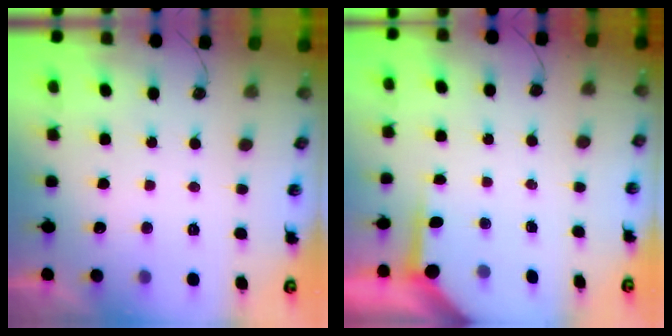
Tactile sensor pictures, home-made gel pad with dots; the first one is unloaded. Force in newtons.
{"total": 3.5, "press": 3.5, "slide": 0.3}